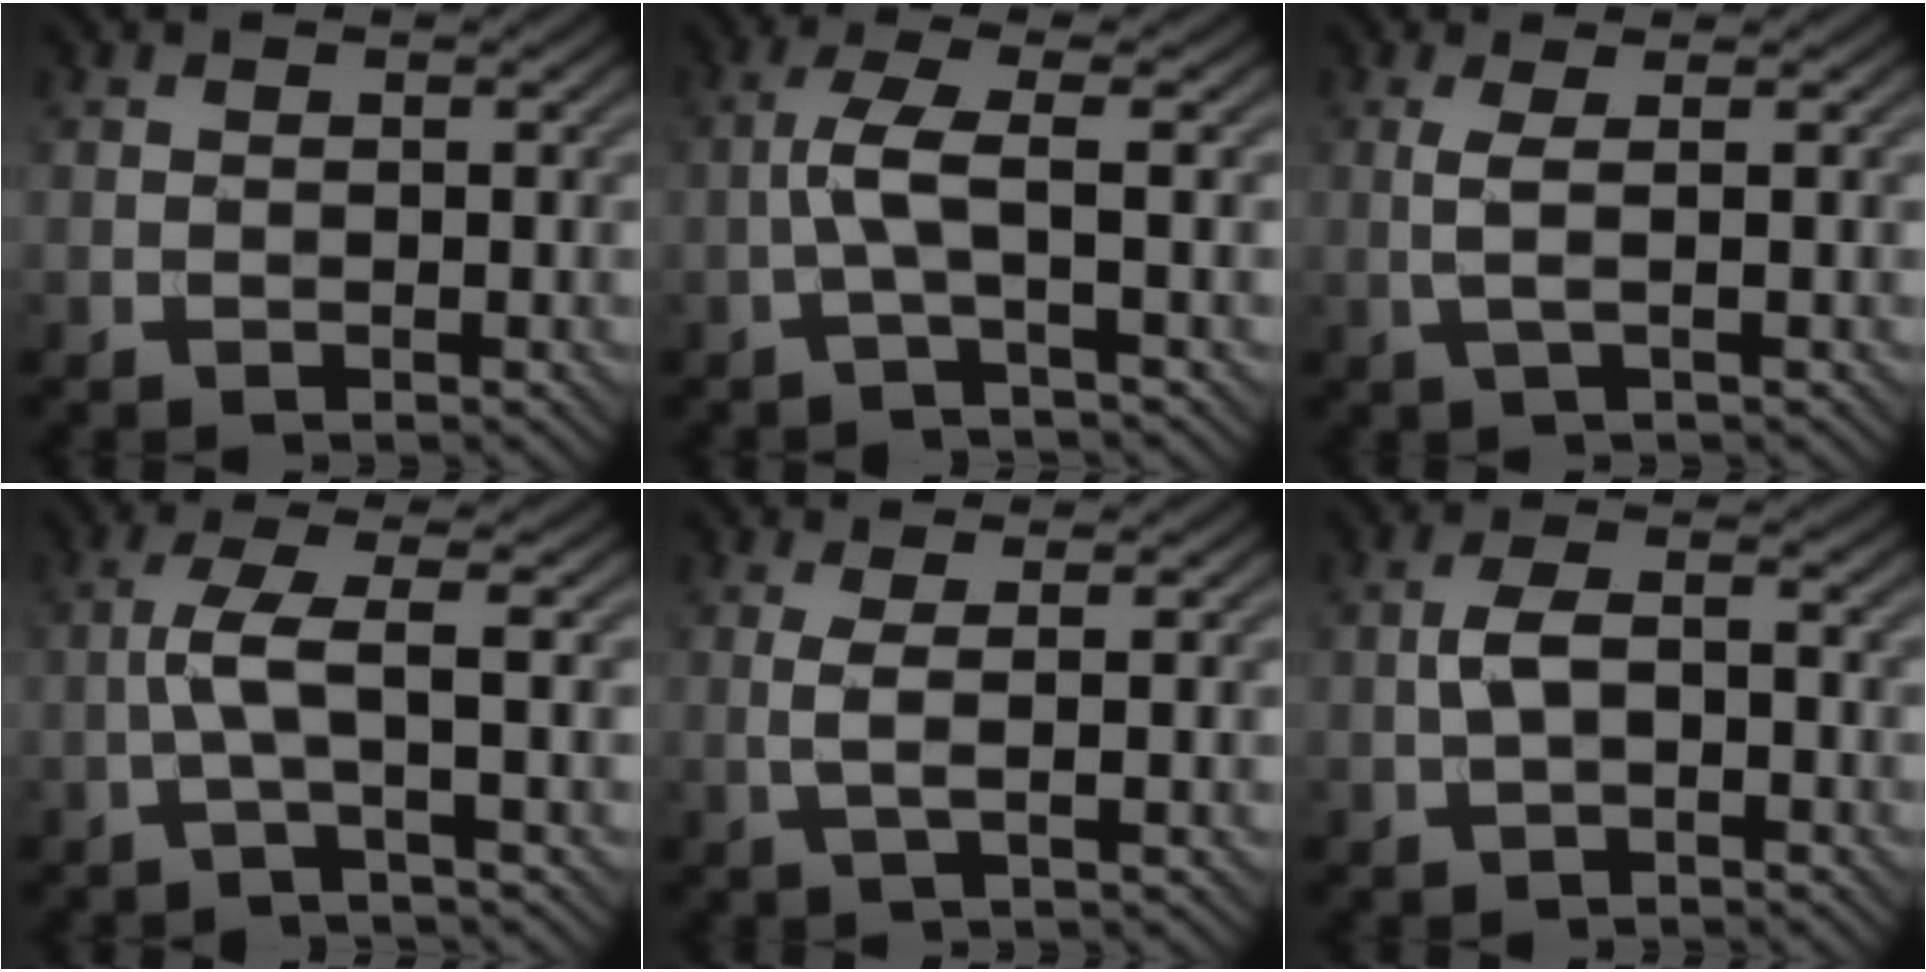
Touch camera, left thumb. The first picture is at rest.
{"total": 3.8, "force": [-0.5, 0.2, 3.8], "torque": [-0.075, 0.013, -0.025]}
{"total": 2.9, "force": [0.4, 0.5, 2.8], "torque": [-0.054, 0.005, 0.002]}
{"total": 4.0, "force": [-0.5, 0.2, 3.9], "torque": [-0.075, 0.013, -0.025]}
{"total": 2.6, "force": [0.5, 0.4, 2.5], "torque": [-0.051, 0.004, 0.003]}
{"total": 3.6, "force": [-0.8, 1.6, 3.1], "torque": [-0.068, 0.006, -0.020]}